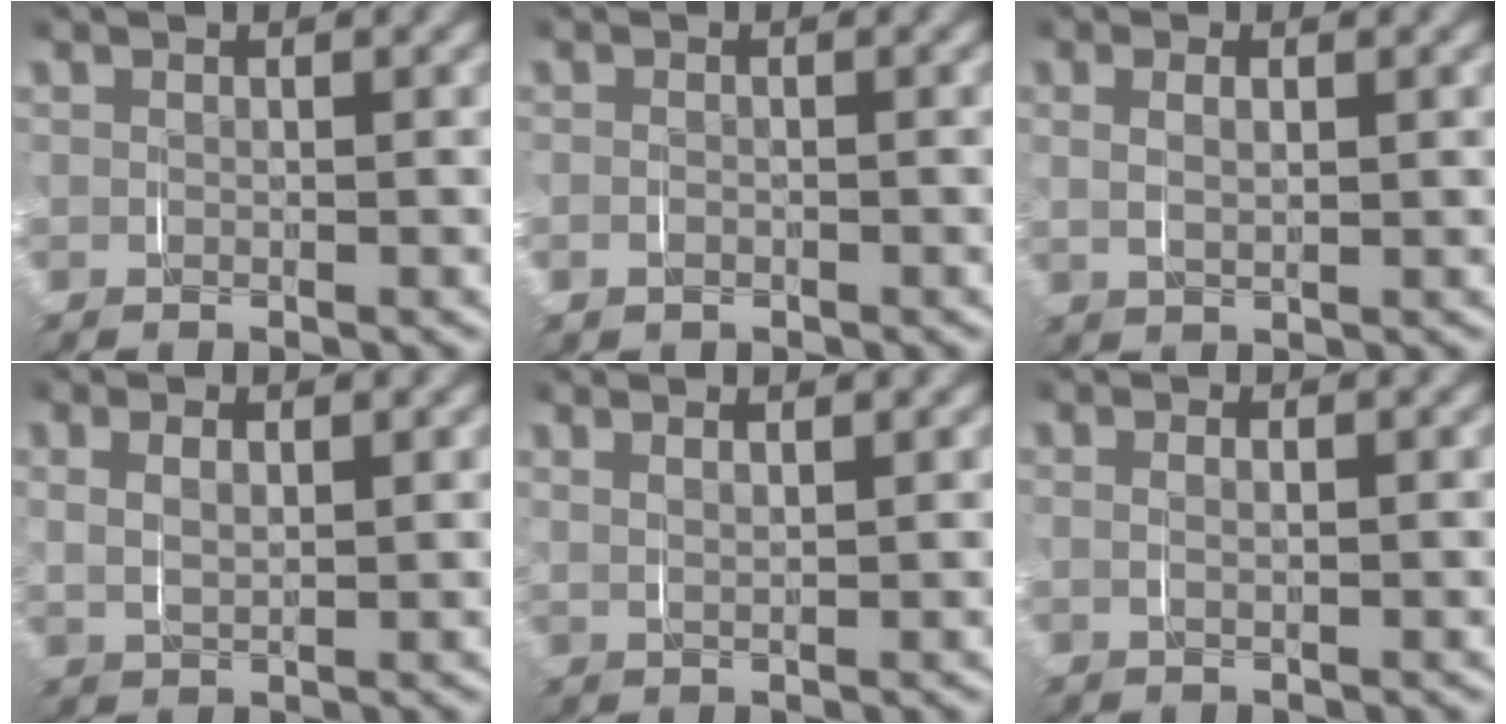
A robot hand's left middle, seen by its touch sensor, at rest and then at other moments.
{"total": 0.7, "force": [-0.3, 0.4, 0.4], "torque": [-0.015, -0.002, -0.004]}
{"total": 1.9, "force": [0.7, 0.8, 1.6], "torque": [-0.033, -0.001, 0.017]}
{"total": 2.5, "force": [1.1, 1.4, 1.7], "torque": [-0.043, -0.002, 0.026]}
{"total": 1.8, "force": [1.3, 0.3, 1.1], "torque": [-0.024, 0.000, 0.027]}
{"total": 0.9, "force": [0.3, 0.1, 0.8], "torque": [-0.018, -0.001, 0.006]}